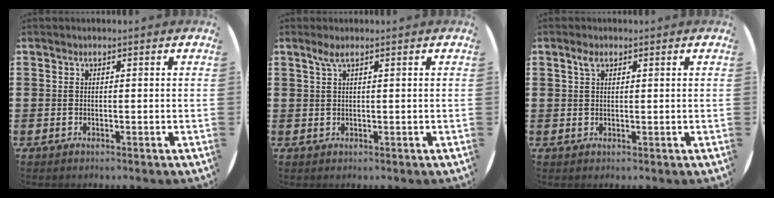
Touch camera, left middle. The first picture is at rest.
{"total": 1.3, "force": [0.9, 0.3, 0.9], "torque": [-0.019, 0.003, 0.016]}
{"total": 1.6, "force": [0.9, 0.9, 1.0], "torque": [-0.016, 0.002, 0.015]}